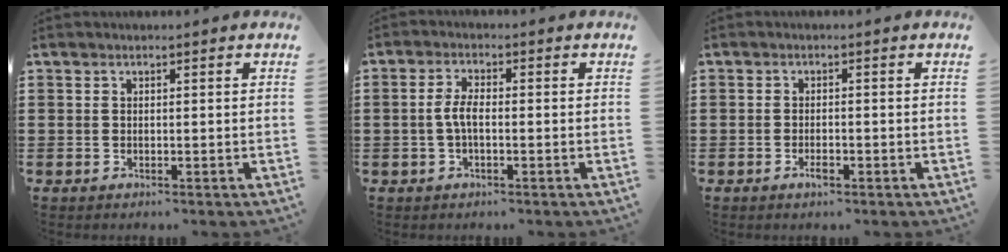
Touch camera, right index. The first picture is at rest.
{"total": 3.5, "force": [-0.6, 1.2, 3.3], "torque": [-0.081, -0.004, -0.019]}
{"total": 1.8, "force": [-1.0, 0.5, 1.4], "torque": [-0.026, -0.001, -0.018]}